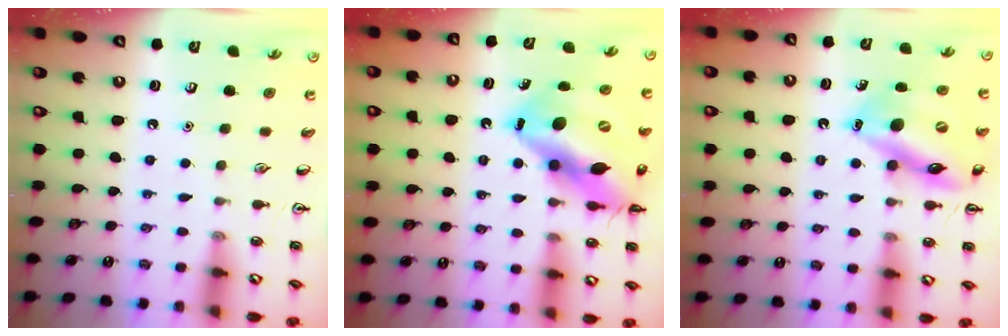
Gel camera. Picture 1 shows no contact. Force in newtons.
{"total": 19.4, "press": 18.7, "slide": 5.1}
{"total": 16.1, "press": 15.9, "slide": 2.8}